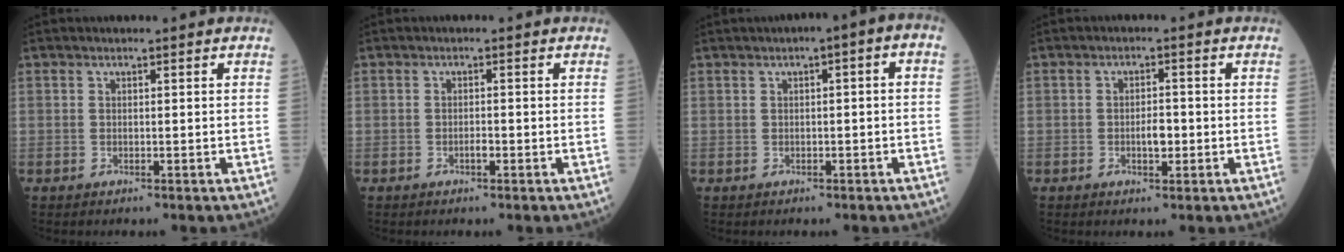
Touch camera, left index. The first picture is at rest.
{"total": 0.9, "force": [-0.6, 0.2, 0.6], "torque": [-0.009, -0.002, -0.013]}
{"total": 3.5, "force": [0.4, 0.7, 3.4], "torque": [-0.041, 0.015, 0.000]}
{"total": 2.4, "force": [-0.8, 1.0, 2.1], "torque": [-0.032, 0.000, -0.013]}